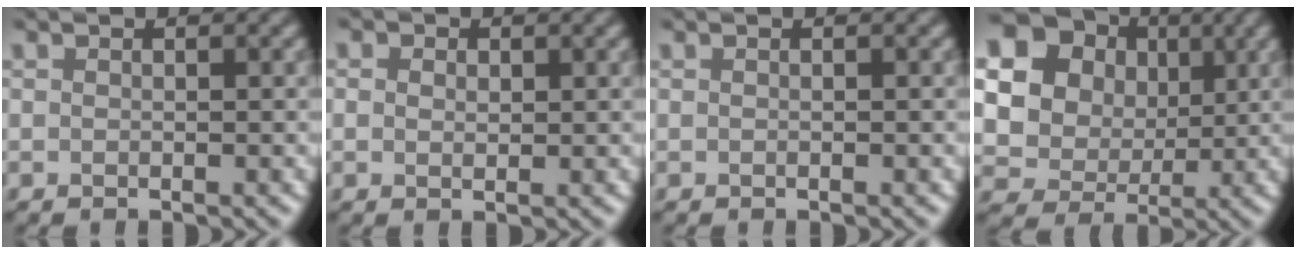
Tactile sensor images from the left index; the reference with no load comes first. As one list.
[{"total": 1.7, "force": [0.7, 1.2, 0.9], "torque": [-0.010, 0.011, -0.006]}, {"total": 0.0}, {"total": 18.8, "force": [6.7, 16.0, 7.2], "torque": [-0.196, 0.014, 0.118]}]